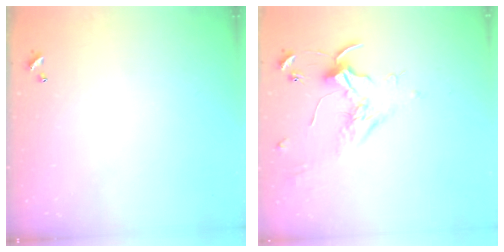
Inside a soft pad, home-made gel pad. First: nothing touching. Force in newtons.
{"total": 1.7, "press": 1.6, "slide": 0.4}